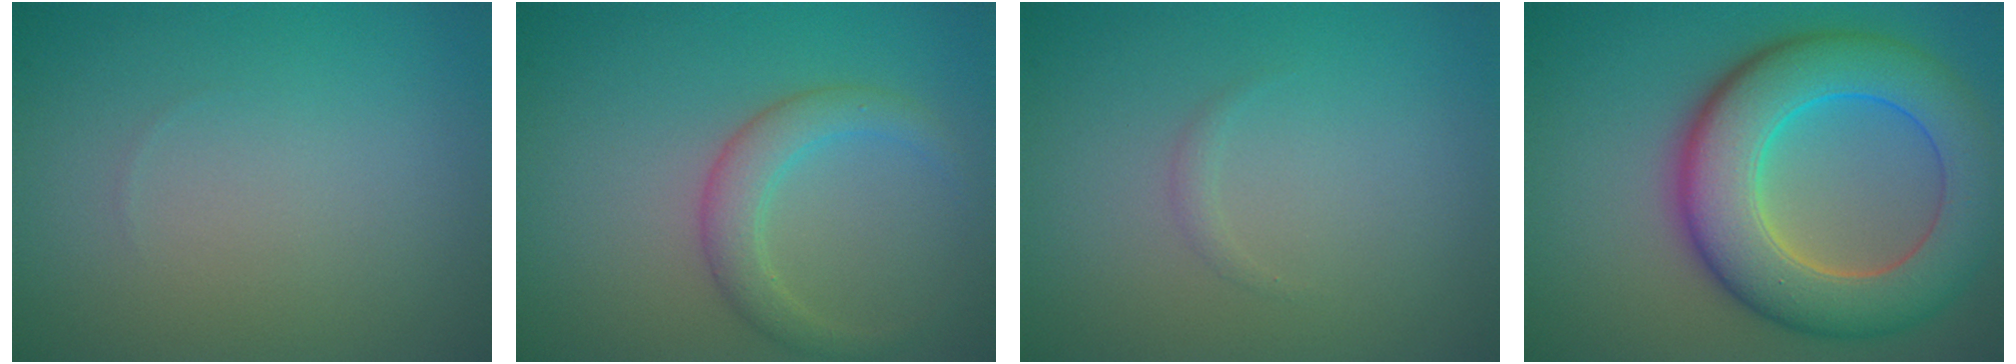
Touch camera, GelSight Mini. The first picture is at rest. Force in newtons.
{"total": 2.8, "press": 2.8, "slide": 0.2}
{"total": 0.5, "press": 0.5, "slide": 0.0}
{"total": 10.1, "press": 10.1, "slide": 0.2}